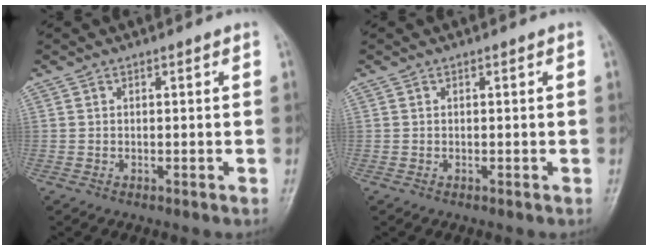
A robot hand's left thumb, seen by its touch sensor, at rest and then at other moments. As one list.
[{"total": 0.0}]